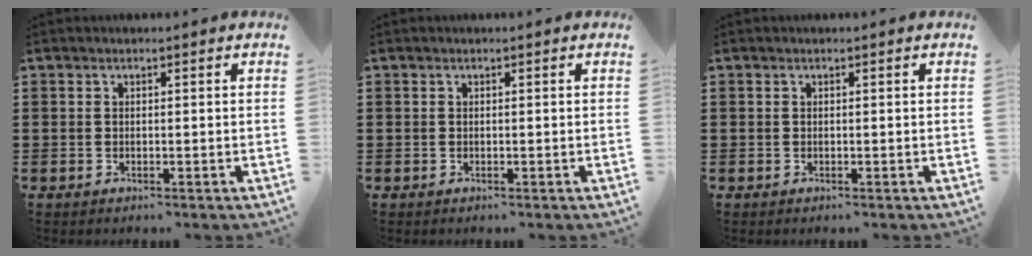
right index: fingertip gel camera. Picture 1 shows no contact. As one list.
[{"total": 0.0}, {"total": 0.0}]